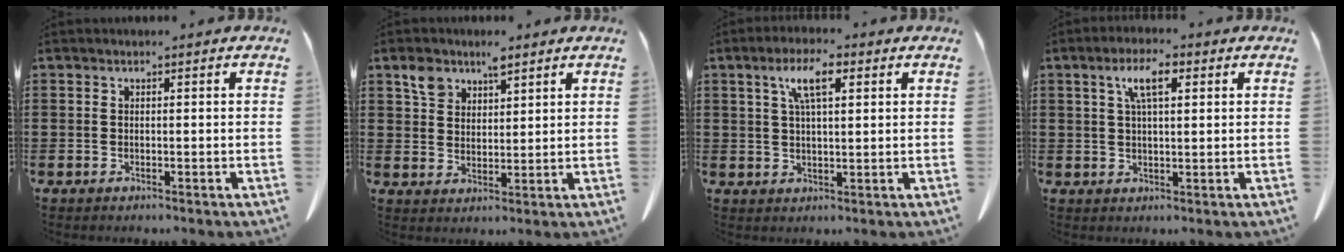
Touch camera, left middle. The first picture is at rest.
{"total": 4.7, "force": [3.4, 2.5, 2.1], "torque": [-0.043, 0.005, 0.062]}
{"total": 6.2, "force": [2.8, 1.8, 5.2], "torque": [-0.105, 0.008, 0.044]}
{"total": 5.4, "force": [2.2, 1.6, 4.7], "torque": [-0.100, 0.010, 0.036]}